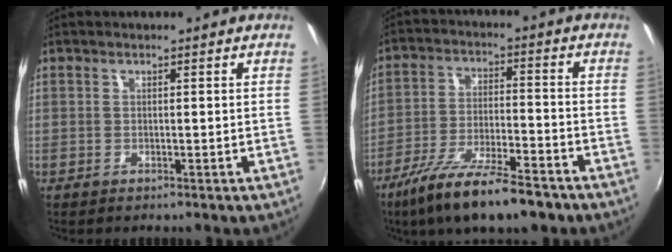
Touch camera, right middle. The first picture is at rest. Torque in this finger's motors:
{"motor_torque": [1.07, -1.01, 0.25, 0.15]}